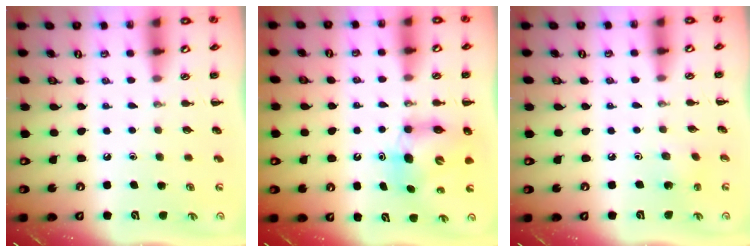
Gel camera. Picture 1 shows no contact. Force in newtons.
{"total": 6.6, "press": 6.5, "slide": 1.3}
{"total": 1.5, "press": 1.3, "slide": 0.6}